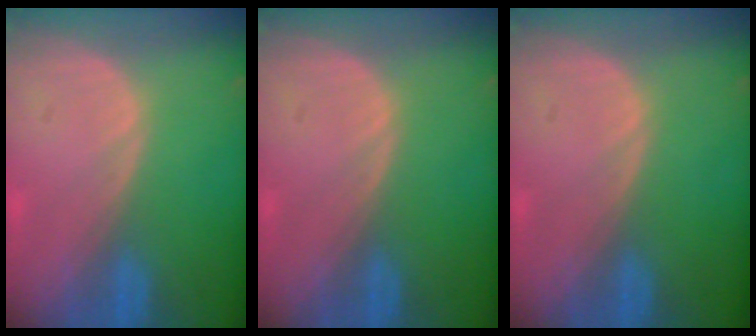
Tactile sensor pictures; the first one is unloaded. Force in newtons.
{"total": 0.0}
{"total": 0.0}